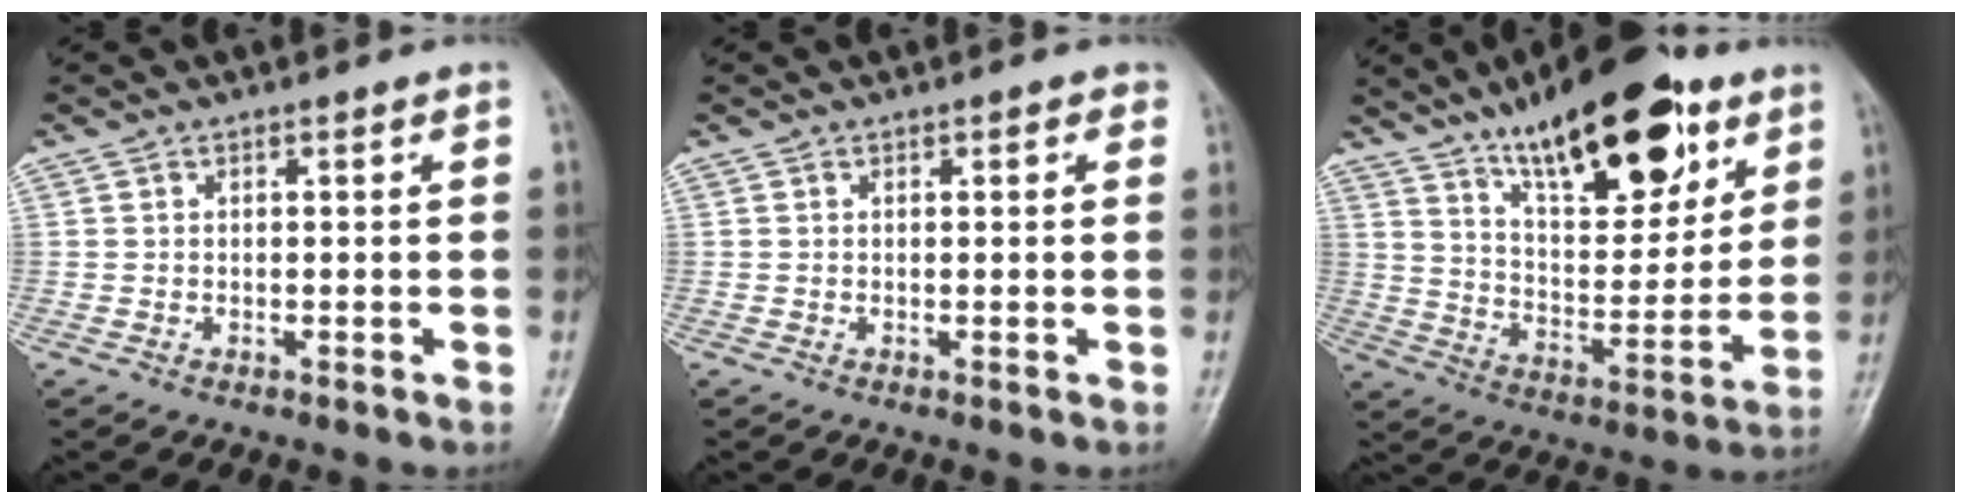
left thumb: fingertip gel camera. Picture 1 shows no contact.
{"total": 1.0, "force": [0.6, 0.6, 0.7], "torque": [-0.001, 0.000, 0.002]}
{"total": 22.9, "force": [13.9, 8.8, 15.9], "torque": [-0.202, -0.054, 0.230]}